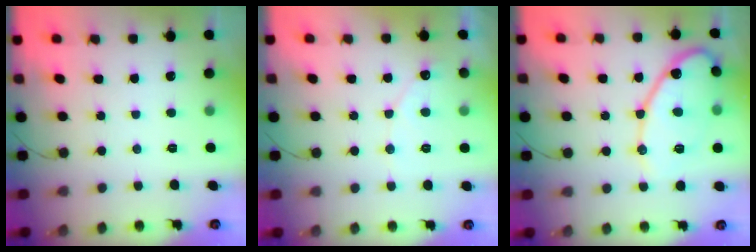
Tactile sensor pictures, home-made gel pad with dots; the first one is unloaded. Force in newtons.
{"total": 5.1, "press": 5.1, "slide": 0.4}
{"total": 13.8, "press": 13.8, "slide": 0.8}